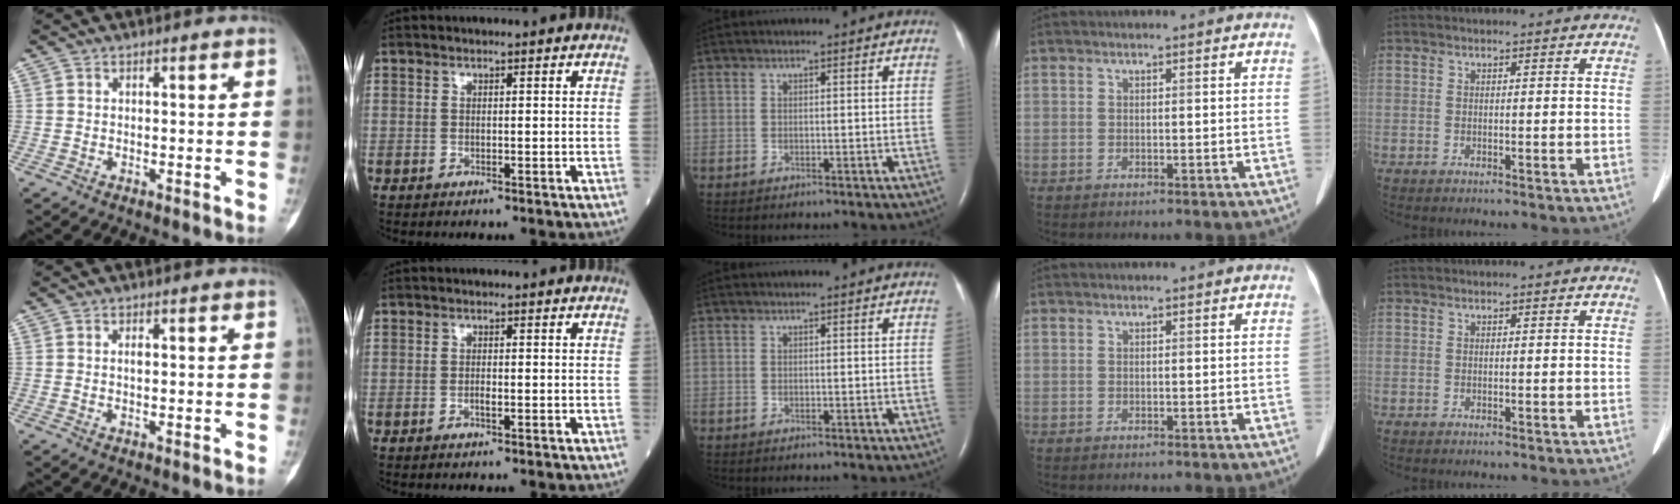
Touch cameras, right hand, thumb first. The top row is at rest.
{"thumb": {"total": 0.9, "force": [0.2, 0.4, 0.8], "torque": [-0.015, 0.000, 0.002]}, "index": {"total": 0.9, "force": [-0.3, 0.2, 0.8], "torque": [-0.019, 0.001, -0.005]}}